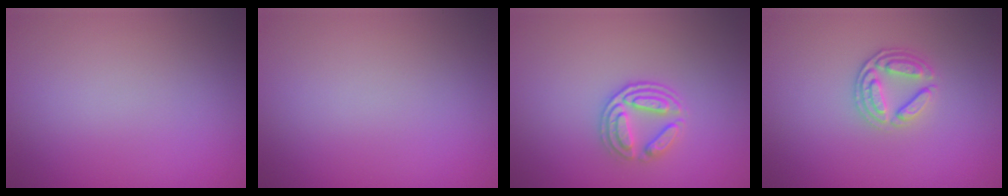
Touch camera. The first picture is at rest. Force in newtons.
{"total": 0.0}
{"total": 3.1, "press": 2.6, "slide": 1.6}
{"total": 2.6, "press": 2.4, "slide": 1.0}